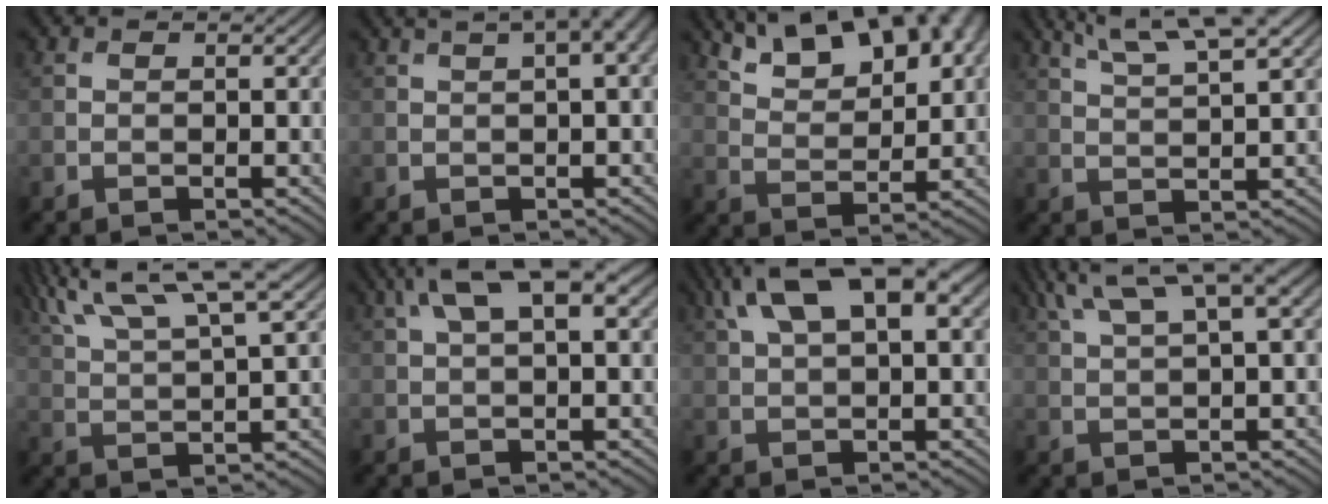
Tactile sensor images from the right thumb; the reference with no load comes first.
{"total": 4.9, "force": [1.8, 1.3, 4.4], "torque": [-0.055, 0.016, 0.024]}
{"total": 14.8, "force": [9.8, 5.7, 9.4], "torque": [-0.161, 0.026, 0.143]}
{"total": 8.4, "force": [5.8, 1.8, 5.8], "torque": [-0.090, 0.016, 0.093]}
{"total": 11.8, "force": [7.9, 2.9, 8.3], "torque": [-0.165, 0.026, 0.128]}
{"total": 9.8, "force": [4.6, 3.7, 7.8], "torque": [-0.146, 0.020, 0.078]}
{"total": 14.1, "force": [7.0, 6.1, 10.7], "torque": [-0.205, 0.026, 0.115]}
{"total": 8.2, "force": [5.0, 1.8, 6.3], "torque": [-0.117, 0.025, 0.095]}